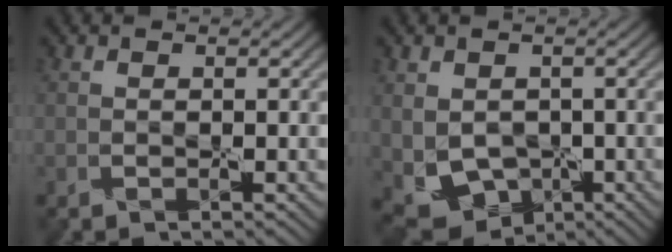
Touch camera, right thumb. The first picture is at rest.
{"total": 6.8, "force": [-0.9, 5.4, 4.0], "torque": [-0.102, -0.034, -0.009]}